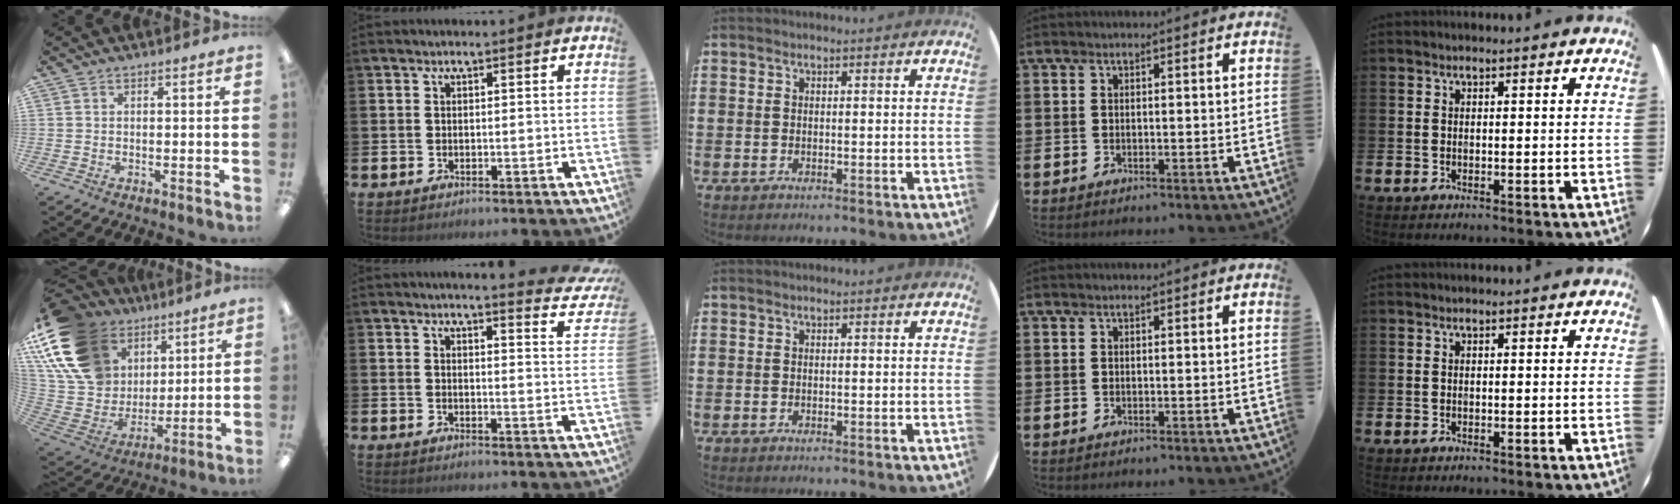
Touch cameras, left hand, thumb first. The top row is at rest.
{"thumb": {"total": 22.6, "force": [11.8, 15.9, 10.9], "torque": [-0.244, -0.053, 0.233]}, "index": {"total": 3.7, "force": [3.6, -0.1, 0.7], "torque": [-0.009, -0.034, 0.056]}}